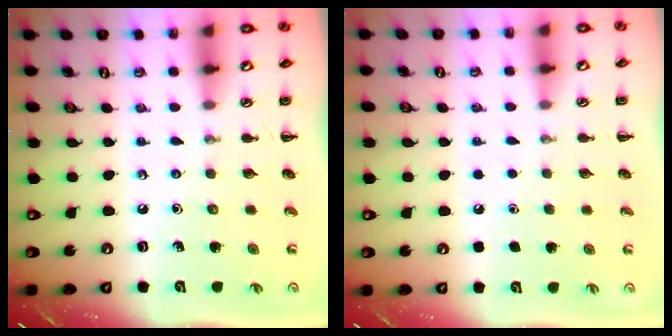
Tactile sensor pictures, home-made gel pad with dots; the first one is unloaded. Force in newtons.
{"total": 1.7, "press": 1.6, "slide": 0.1}